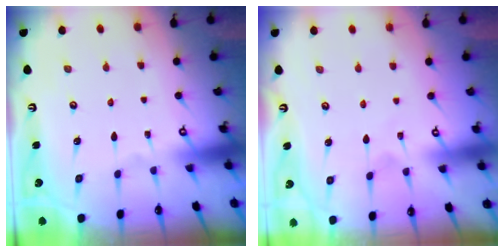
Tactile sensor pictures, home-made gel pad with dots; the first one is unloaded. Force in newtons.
{"total": 2.4, "press": 2.4, "slide": 0.2}